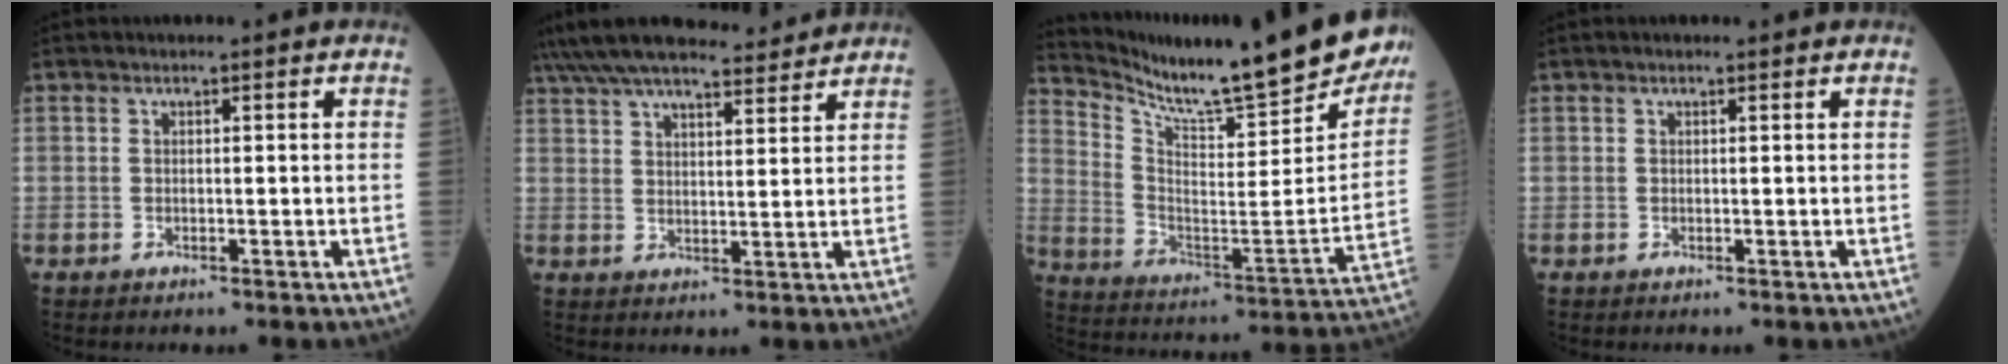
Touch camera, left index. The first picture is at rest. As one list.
[{"total": 18.6, "force": [16.8, 3.4, 7.3], "torque": [-0.137, 0.031, 0.249]}, {"total": 24.5, "force": [21.9, 1.5, 10.9], "torque": [-0.190, -0.092, 0.314]}, {"total": 1.1, "force": [0.8, 0.2, 0.7], "torque": [-0.011, 0.010, 0.009]}]